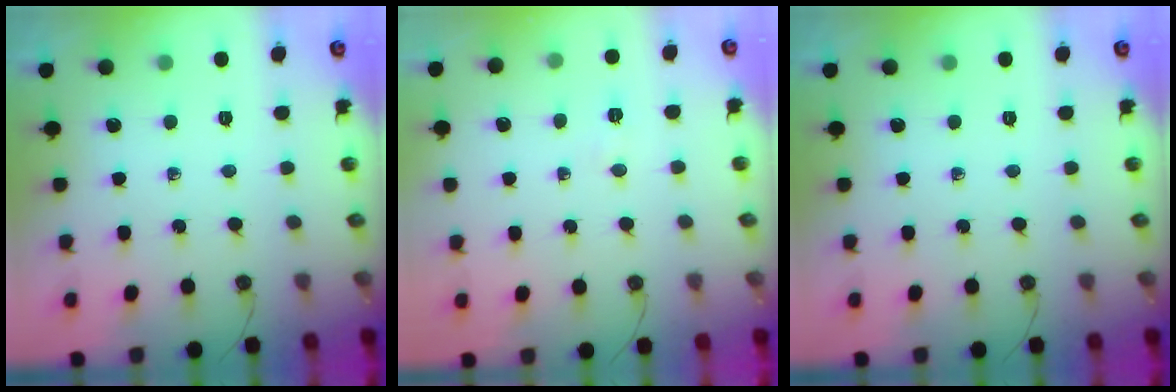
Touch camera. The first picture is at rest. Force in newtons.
{"total": 2.4, "press": 2.3, "slide": 0.7}
{"total": 0.0}